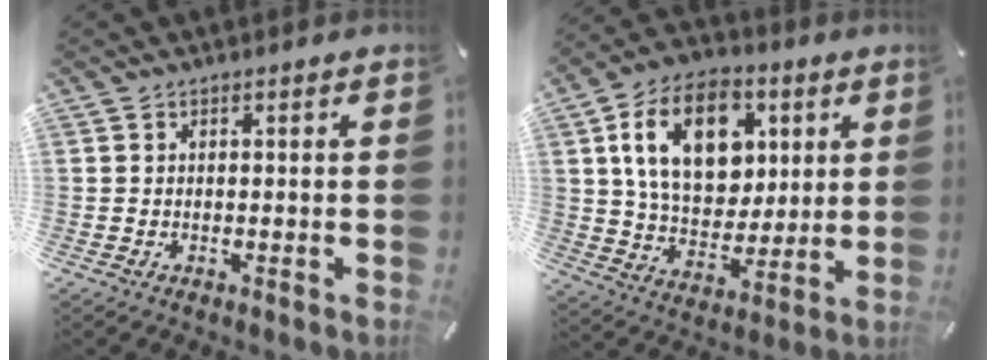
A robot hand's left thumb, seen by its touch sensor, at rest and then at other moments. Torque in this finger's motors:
{"motor_torque": [2.56, 2.45, 2.28, -0.49, 0.68]}